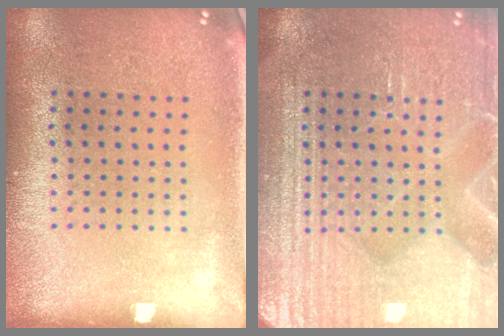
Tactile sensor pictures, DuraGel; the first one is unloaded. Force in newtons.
{"total": 6.8, "press": 6.7, "slide": 0.8}